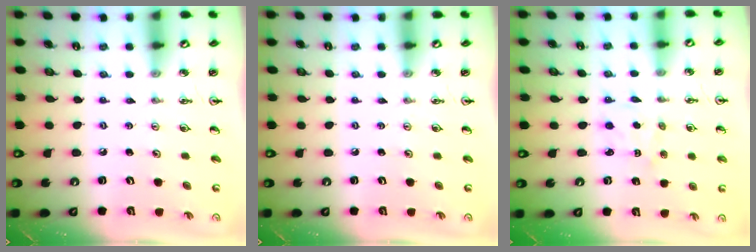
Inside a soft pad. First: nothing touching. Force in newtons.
{"total": 0.0}
{"total": 2.4, "press": 2.4, "slide": 0.3}